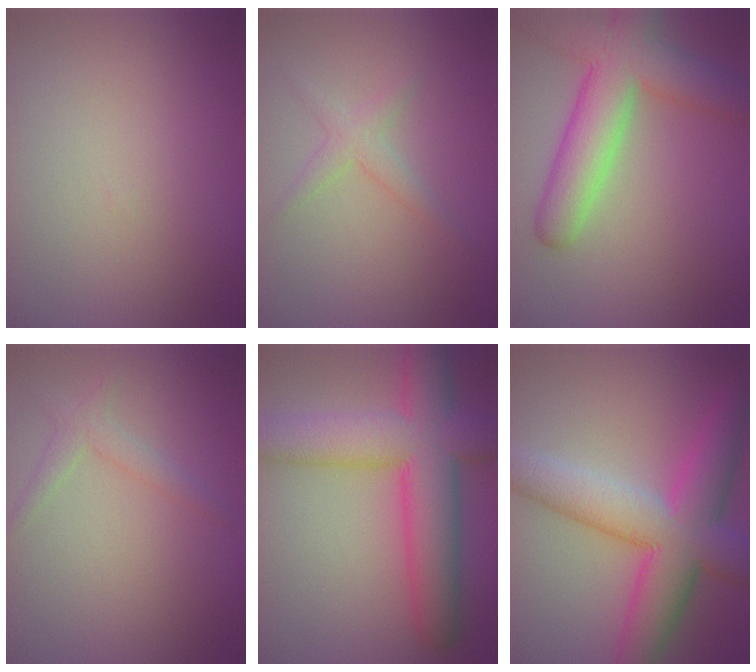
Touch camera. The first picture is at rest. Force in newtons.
{"total": 1.9, "press": 1.9, "slide": 0.1}
{"total": 8.3, "press": 8.3, "slide": 0.5}
{"total": 2.0, "press": 2.0, "slide": 0.1}
{"total": 10.9, "press": 10.9, "slide": 0.2}
{"total": 9.8, "press": 9.8, "slide": 0.3}